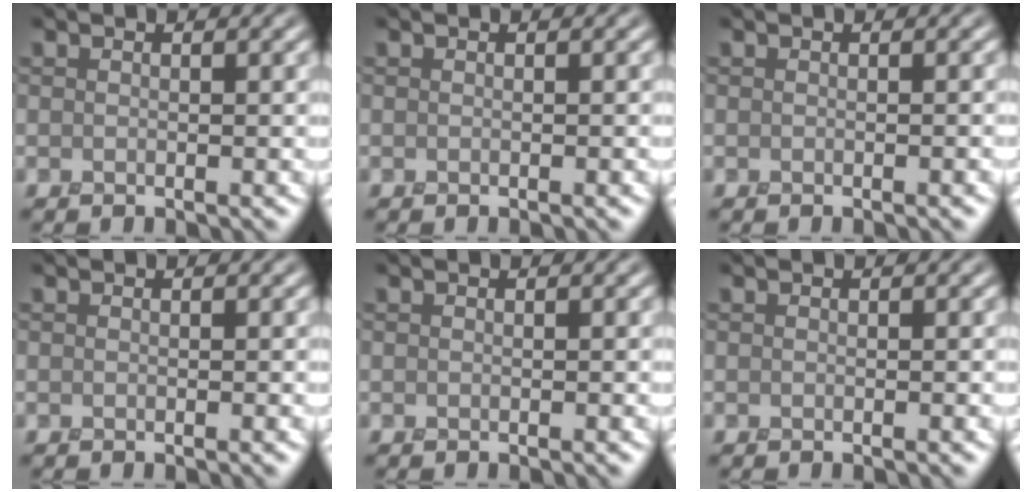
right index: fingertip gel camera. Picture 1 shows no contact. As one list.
[{"total": 0.0}, {"total": 0.7, "force": [-0.5, 0.2, 0.5], "torque": [-0.009, -0.004, -0.007]}, {"total": 0.0}, {"total": 0.0}, {"total": 0.0}]